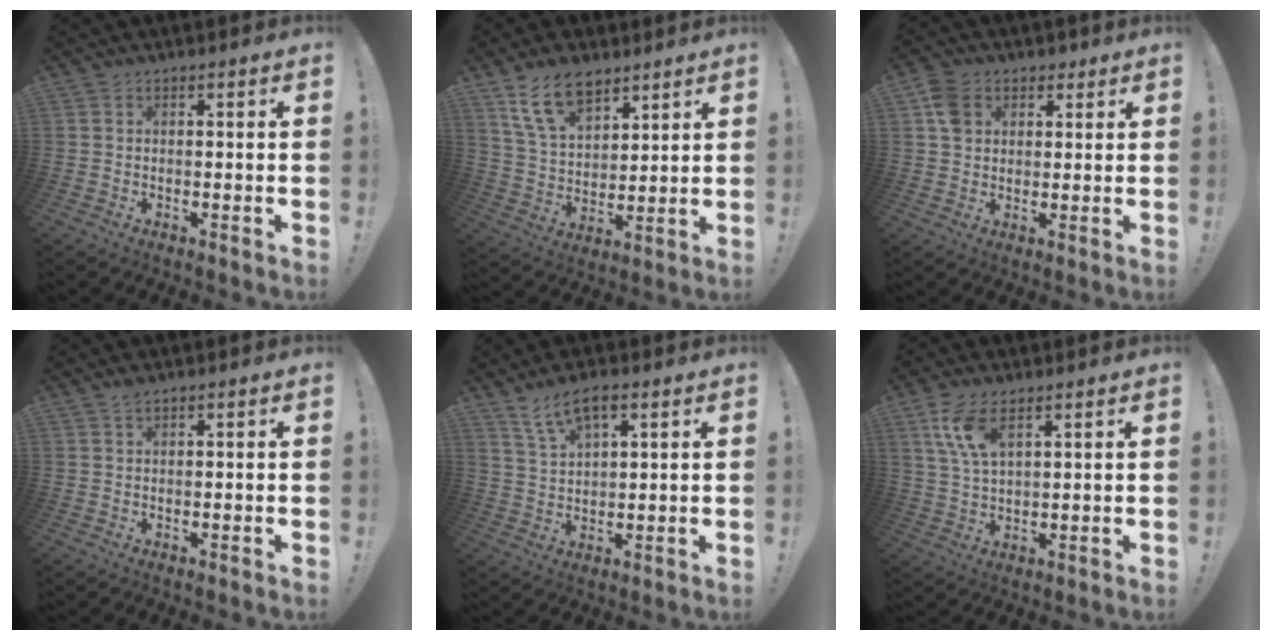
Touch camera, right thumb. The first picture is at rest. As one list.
[{"total": 13.1, "force": [8.7, 7.1, 6.7], "torque": [-0.121, -0.039, 0.167]}, {"total": 7.7, "force": [3.0, 6.3, 3.4], "torque": [-0.047, 0.000, 0.060]}, {"total": 1.5, "force": [1.3, 0.4, 0.3], "torque": [0.000, 0.000, 0.023]}, {"total": 7.1, "force": [4.5, 2.6, 4.9], "torque": [-0.095, -0.012, 0.082]}, {"total": 9.0, "force": [4.8, 3.7, 6.6], "torque": [-0.128, -0.015, 0.087]}]